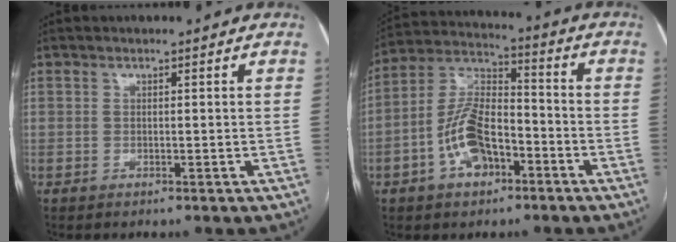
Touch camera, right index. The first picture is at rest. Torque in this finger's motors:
{"motor_torque": [0.38, -0.17, 0.25, 0.12]}